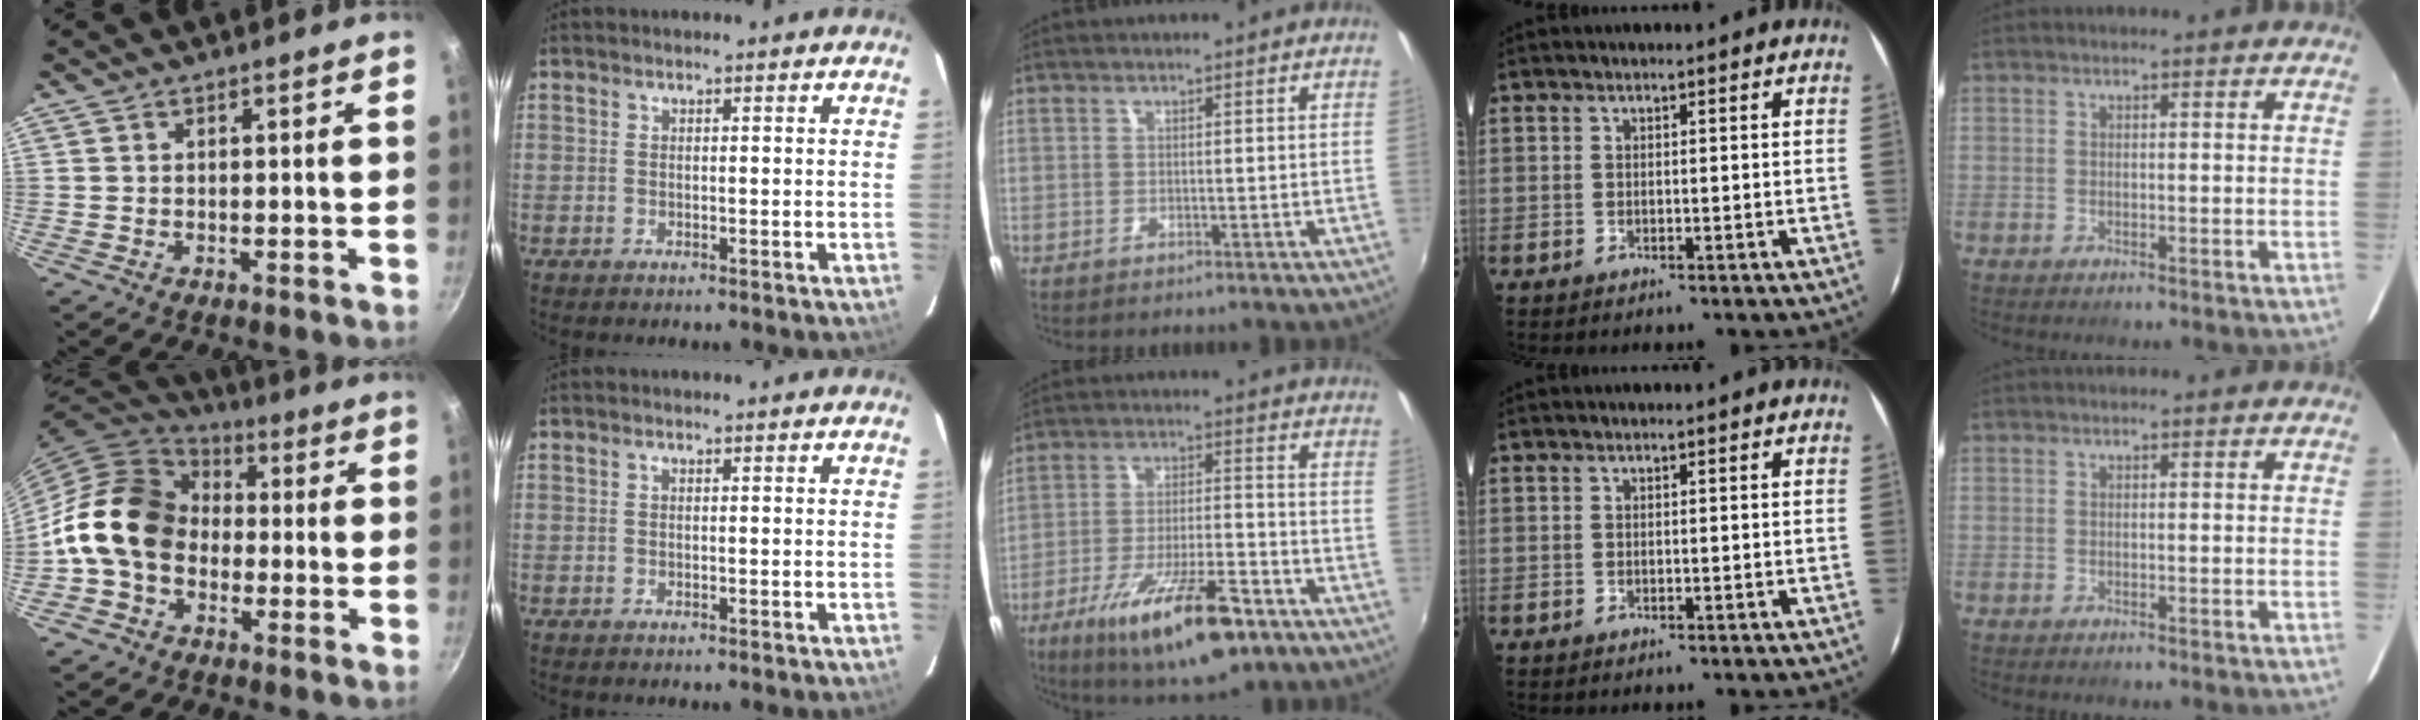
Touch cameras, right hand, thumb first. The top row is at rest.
{"thumb": {"total": 15.5, "force": [-1.3, 12.1, 9.5], "torque": [-0.133, 0.039, -0.041]}, "middle": {"total": 18.2, "force": [-10.9, 5.2, 13.5], "torque": [-0.241, -0.027, -0.170]}}